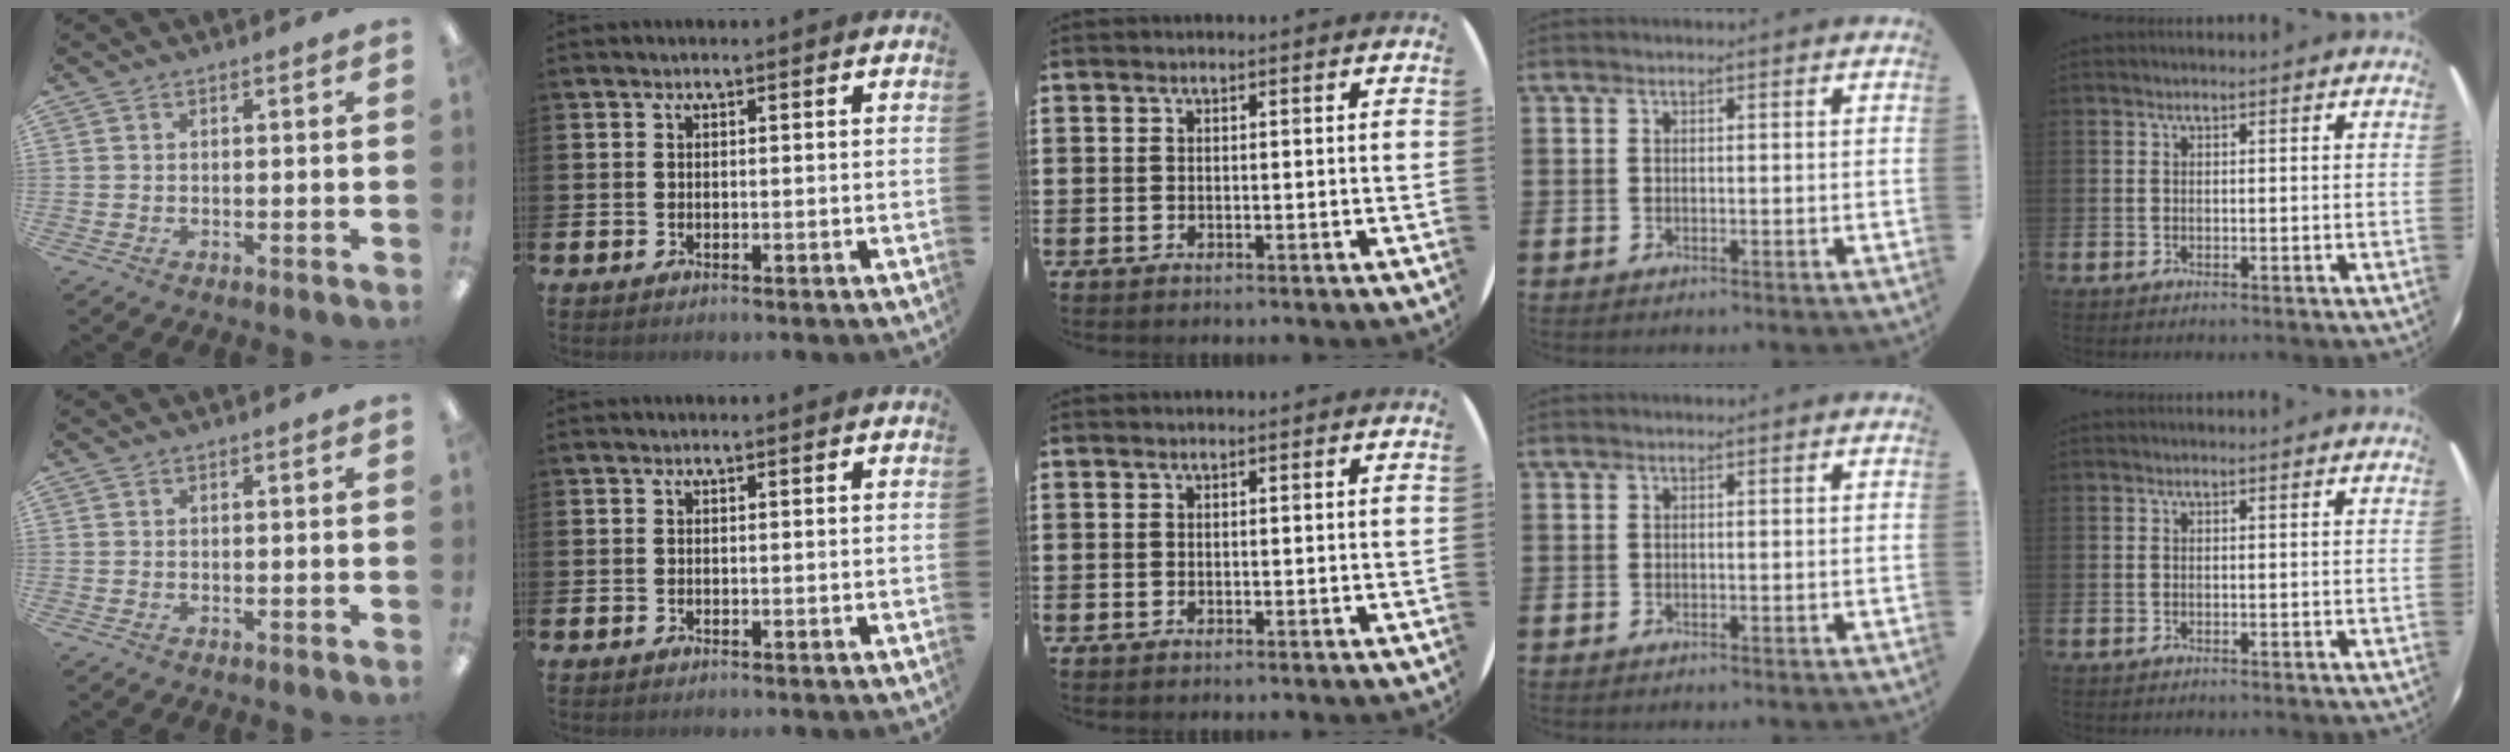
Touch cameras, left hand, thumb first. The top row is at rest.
{}